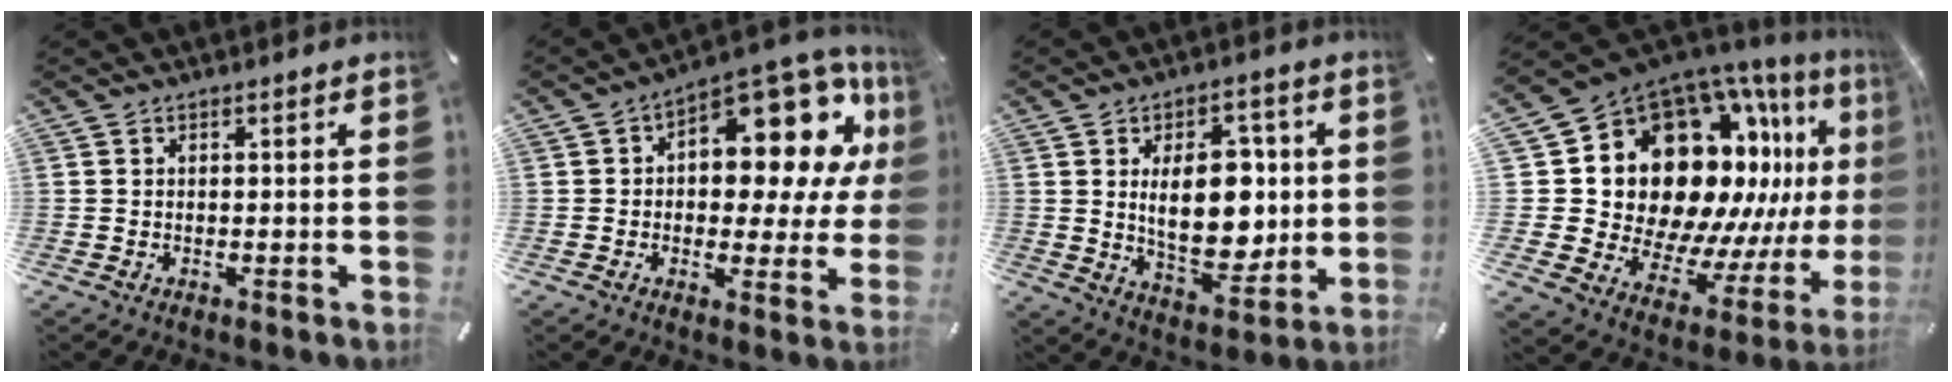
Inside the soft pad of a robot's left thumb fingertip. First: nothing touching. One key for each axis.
{"total": 16.1, "fx": 7.6, "fy": 8.7, "fz": 11.2, "tx": -0.141, "ty": -0.072, "tz": 0.125}
{"total": 15.6, "fx": 1.9, "fy": 9.6, "fz": 12.2, "tx": -0.188, "ty": -0.009, "tz": 0.027}
{"total": 22.6, "fx": 8.9, "fy": 16.0, "fz": 13.1, "tx": -0.220, "ty": -0.109, "tz": 0.188}